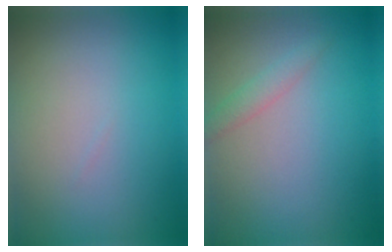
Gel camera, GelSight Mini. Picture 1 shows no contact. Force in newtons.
{"total": 1.3, "press": 1.3, "slide": 0.1}